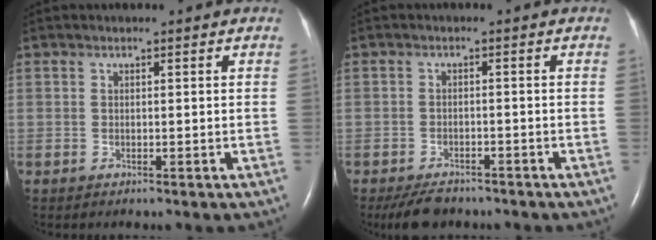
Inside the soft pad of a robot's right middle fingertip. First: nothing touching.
{"total": 5.3, "force": [-4.5, 2.2, 1.8], "torque": [-0.034, -0.008, -0.070]}